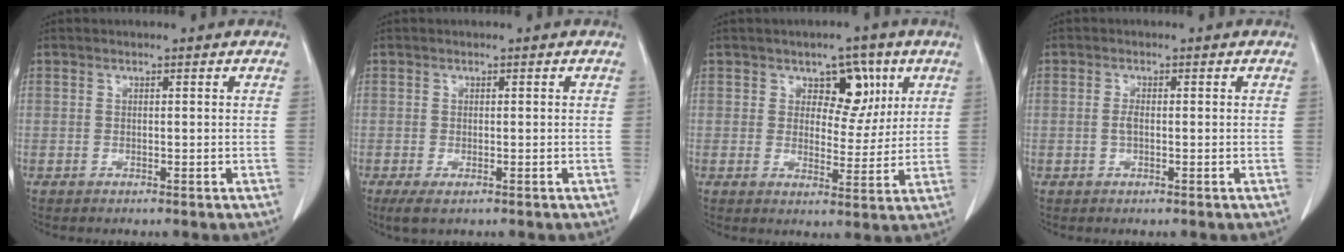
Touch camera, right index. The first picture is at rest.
{"total": 2.5, "force": [-1.4, 0.8, 1.9], "torque": [-0.038, -0.006, -0.020]}
{"total": 6.6, "force": [3.0, 4.1, 4.2], "torque": [-0.044, 0.008, 0.044]}
{"total": 1.3, "force": [-0.2, 0.3, 1.2], "torque": [-0.028, 0.001, -0.005]}